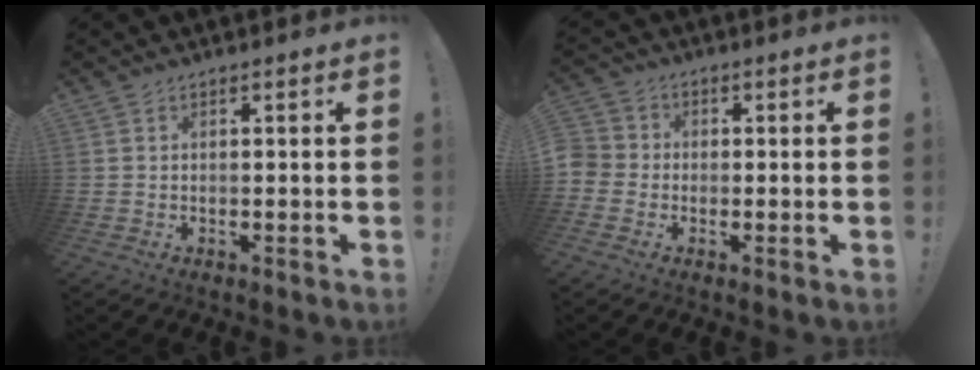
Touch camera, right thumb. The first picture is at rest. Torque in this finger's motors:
{"motor_torque": [0.08, 1.31, 1.50, -0.23, 0.62]}